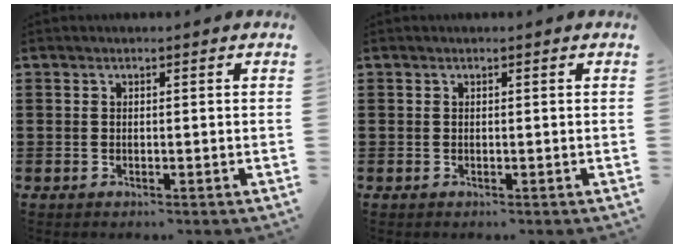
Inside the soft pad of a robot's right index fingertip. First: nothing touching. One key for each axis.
{"total": 0.0}